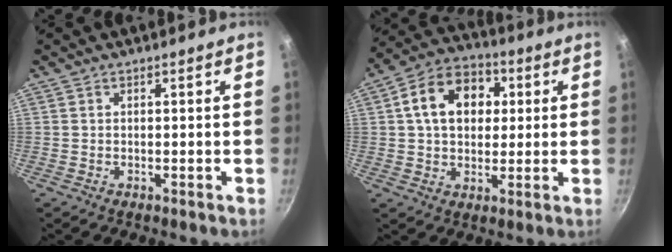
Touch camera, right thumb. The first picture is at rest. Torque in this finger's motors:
{"motor_torque": [0.53, 2.96, 1.23, -0.13, 0.22]}